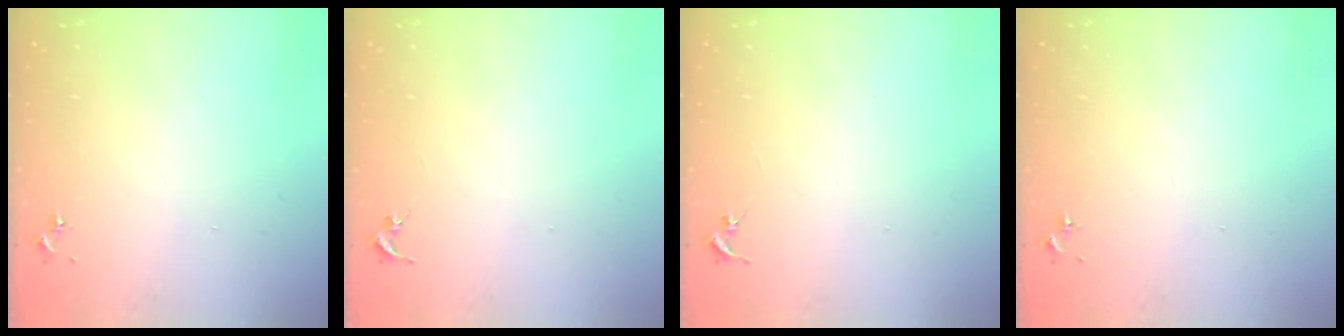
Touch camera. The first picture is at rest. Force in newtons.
{"total": 0.0}
{"total": 0.0}
{"total": 0.0}